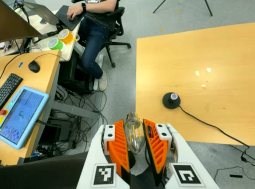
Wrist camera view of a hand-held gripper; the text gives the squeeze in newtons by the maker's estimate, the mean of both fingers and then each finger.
{"total": 15.0, "left": 15.4, "right": 14.6}